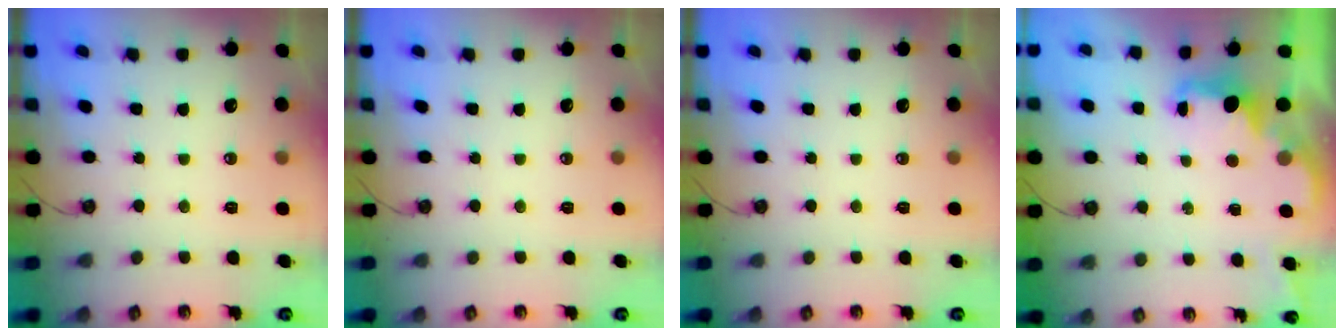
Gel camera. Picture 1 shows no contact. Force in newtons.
{"total": 0.0}
{"total": 0.0}
{"total": 2.2, "press": 2.1, "slide": 0.8}